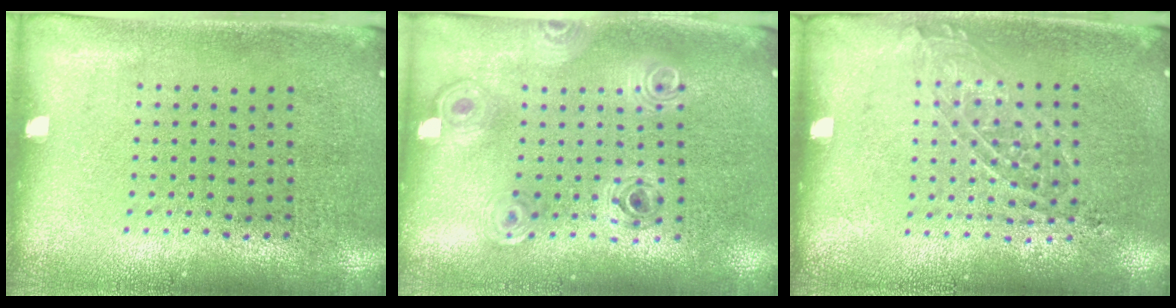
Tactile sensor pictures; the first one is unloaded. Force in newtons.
{"total": 0.7, "press": 0.7, "slide": 0.2}
{"total": 1.2, "press": 1.1, "slide": 0.5}